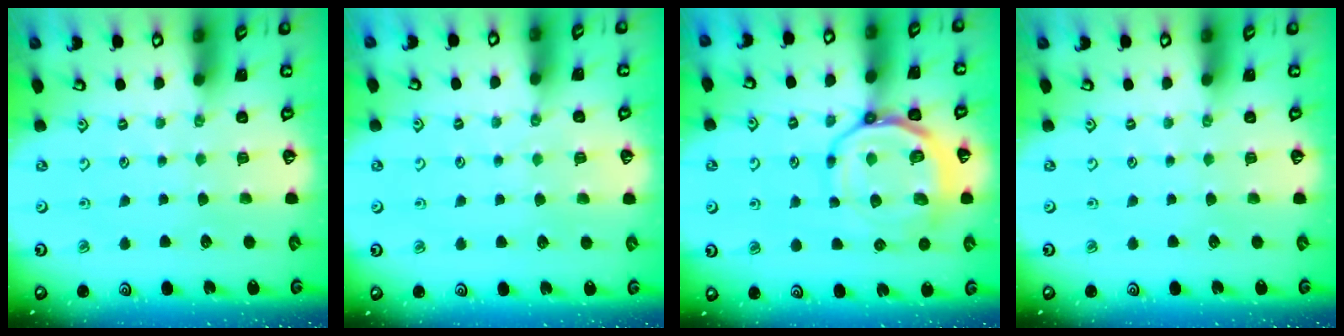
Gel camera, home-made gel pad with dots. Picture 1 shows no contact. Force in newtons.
{"total": 2.5, "press": 2.4, "slide": 0.4}
{"total": 15.1, "press": 14.9, "slide": 2.1}
{"total": 0.0}